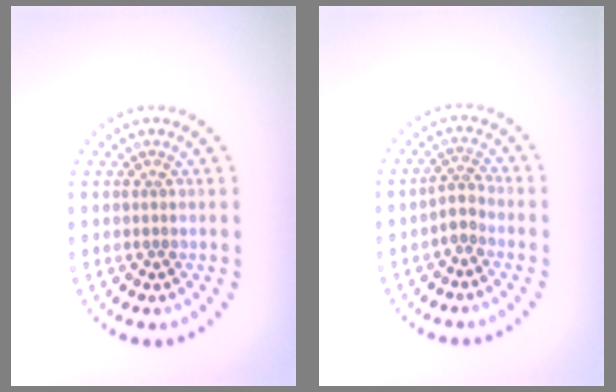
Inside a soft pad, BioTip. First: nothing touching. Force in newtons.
{"total": 1.6, "press": 1.2, "slide": 1.1}